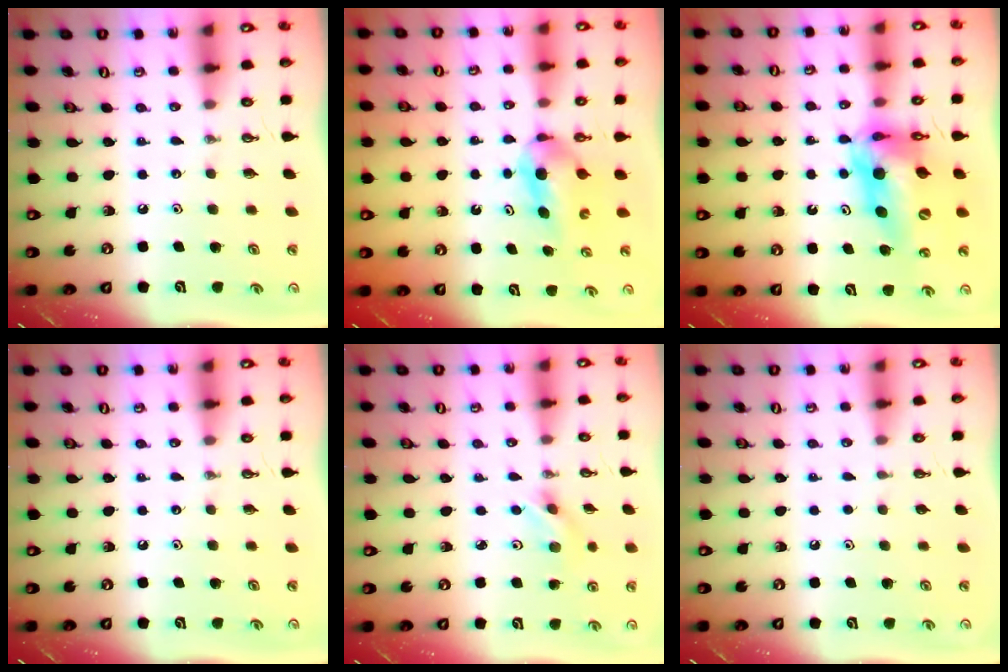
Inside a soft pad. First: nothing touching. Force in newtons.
{"total": 6.6, "press": 6.4, "slide": 1.9}
{"total": 15.7, "press": 15.7, "slide": 1.6}
{"total": 0.0}
{"total": 3.2, "press": 3.1, "slide": 0.8}
{"total": 0.9, "press": 0.1, "slide": 0.9}